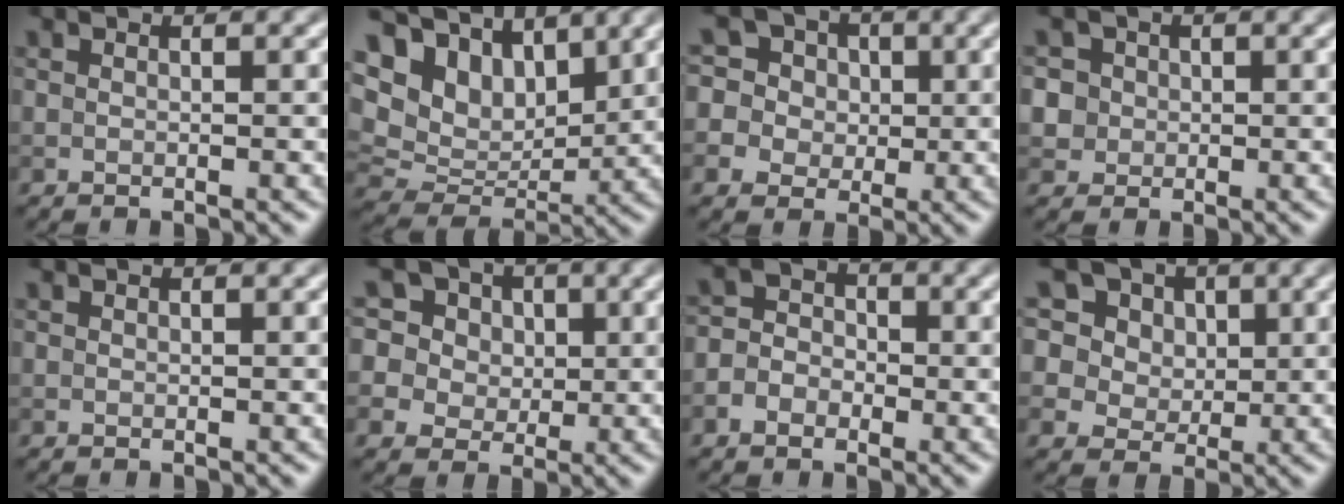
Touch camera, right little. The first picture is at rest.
{"total": 11.0, "force": [5.5, 7.2, 6.1], "torque": [-0.135, 0.023, 0.094]}
{"total": 8.3, "force": [2.4, 7.5, 2.7], "torque": [-0.067, 0.041, 0.025]}
{"total": 4.5, "force": [0.9, 4.2, 1.5], "torque": [-0.026, 0.034, 0.003]}
{"total": 0.0}
{"total": 10.1, "force": [4.7, 7.9, 4.2], "torque": [-0.091, 0.030, 0.059]}
{"total": 3.2, "force": [-1.2, 2.6, 1.5], "torque": [-0.007, 0.007, -0.029]}
{"total": 13.3, "force": [7.4, 9.1, 6.2], "torque": [-0.144, 0.040, 0.104]}